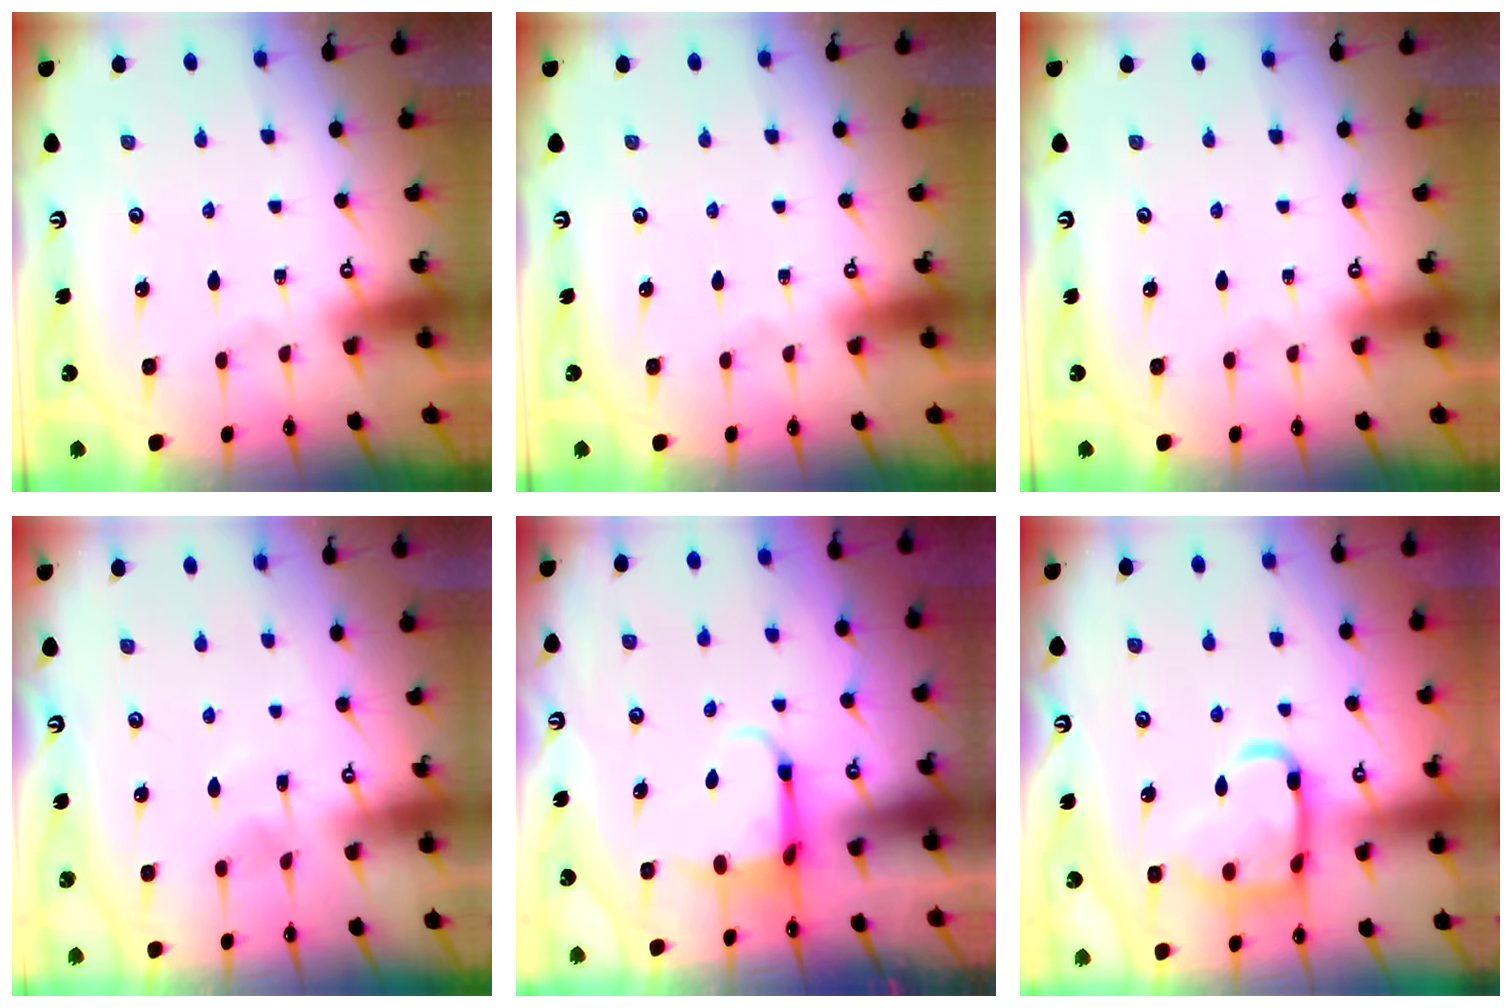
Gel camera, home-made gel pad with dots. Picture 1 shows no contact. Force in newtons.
{"total": 0.0}
{"total": 0.0}
{"total": 5.1, "press": 5.1, "slide": 0.5}
{"total": 4.0, "press": 3.8, "slide": 1.0}
{"total": 15.2, "press": 15.2, "slide": 1.3}